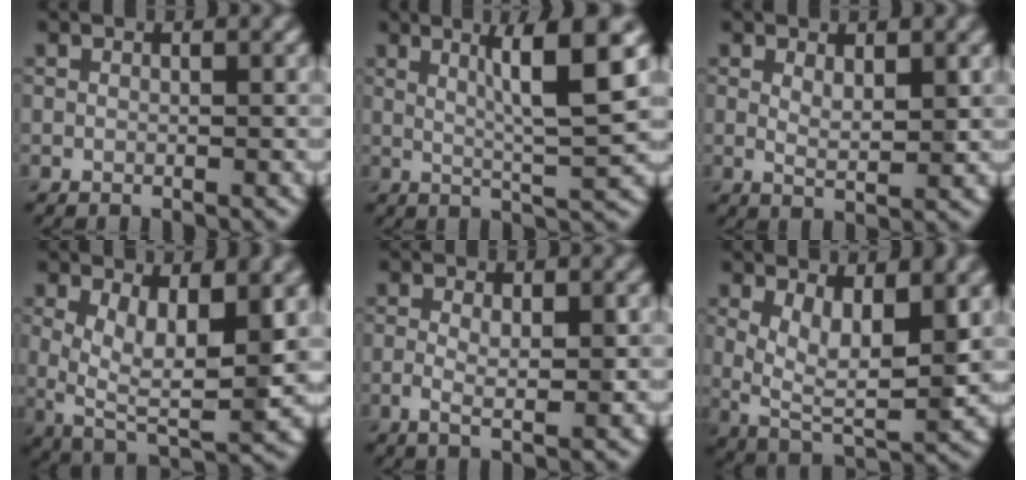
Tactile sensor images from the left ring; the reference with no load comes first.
{"total": 6.5, "force": [2.2, 0.7, 6.1], "torque": [-0.092, 0.003, 0.038]}
{"total": 1.9, "force": [0.9, 0.6, 1.6], "torque": [-0.030, -0.005, 0.017]}
{"total": 7.8, "force": [1.4, 3.3, 6.9], "torque": [-0.130, -0.015, 0.027]}
{"total": 2.8, "force": [-0.1, 0.9, 2.7], "torque": [-0.048, -0.003, -0.002]}
{"total": 6.9, "force": [1.8, 3.1, 5.8], "torque": [-0.115, -0.017, 0.036]}